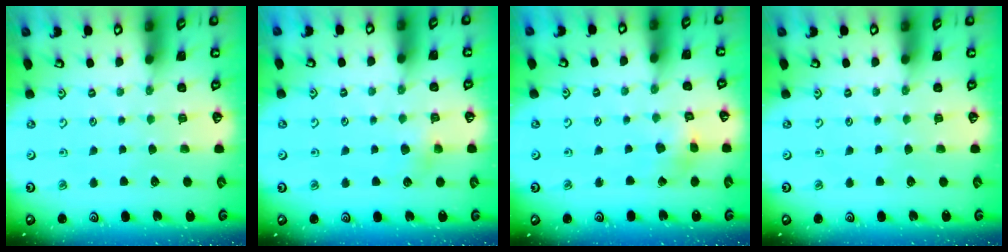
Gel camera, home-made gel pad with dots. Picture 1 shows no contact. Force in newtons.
{"total": 4.7, "press": 4.7, "slide": 0.7}
{"total": 3.3, "press": 3.3, "slide": 0.5}
{"total": 0.0}